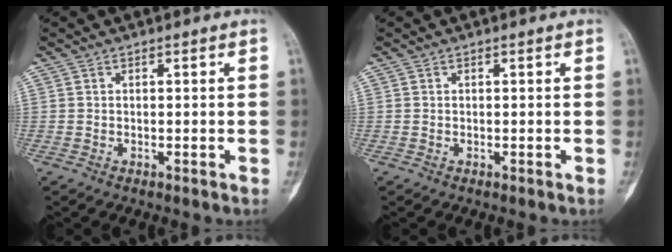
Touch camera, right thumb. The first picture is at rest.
{"total": 0.0}